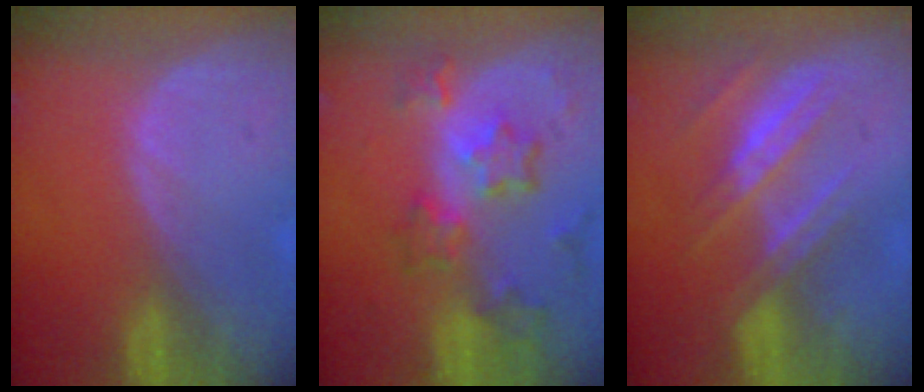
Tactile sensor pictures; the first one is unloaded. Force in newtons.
{"total": 8.7, "press": 7.6, "slide": 4.2}
{"total": 7.3, "press": 6.8, "slide": 2.7}